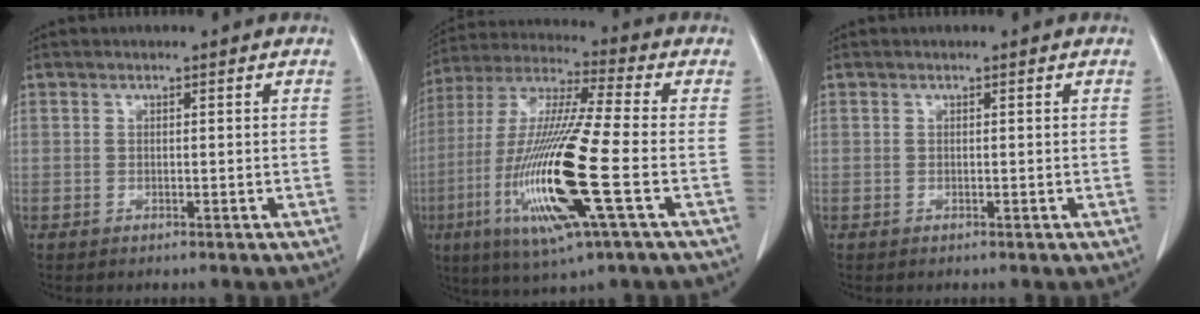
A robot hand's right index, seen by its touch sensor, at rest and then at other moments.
{"total": 19.6, "force": [-5.4, 0.8, 18.8], "torque": [-0.406, -0.026, -0.106]}
{"total": 0.0}